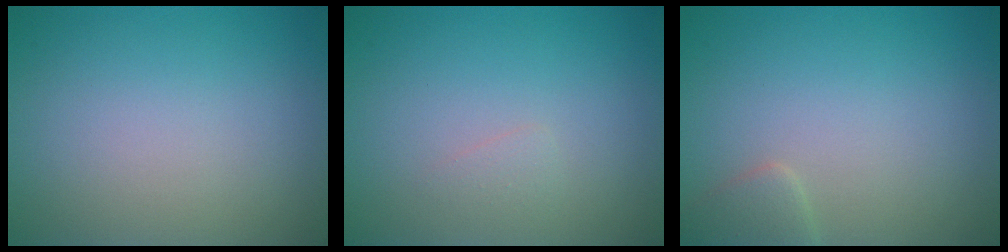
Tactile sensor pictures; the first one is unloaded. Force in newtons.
{"total": 0.7, "press": 0.7, "slide": 0.0}
{"total": 1.6, "press": 1.6, "slide": 0.1}